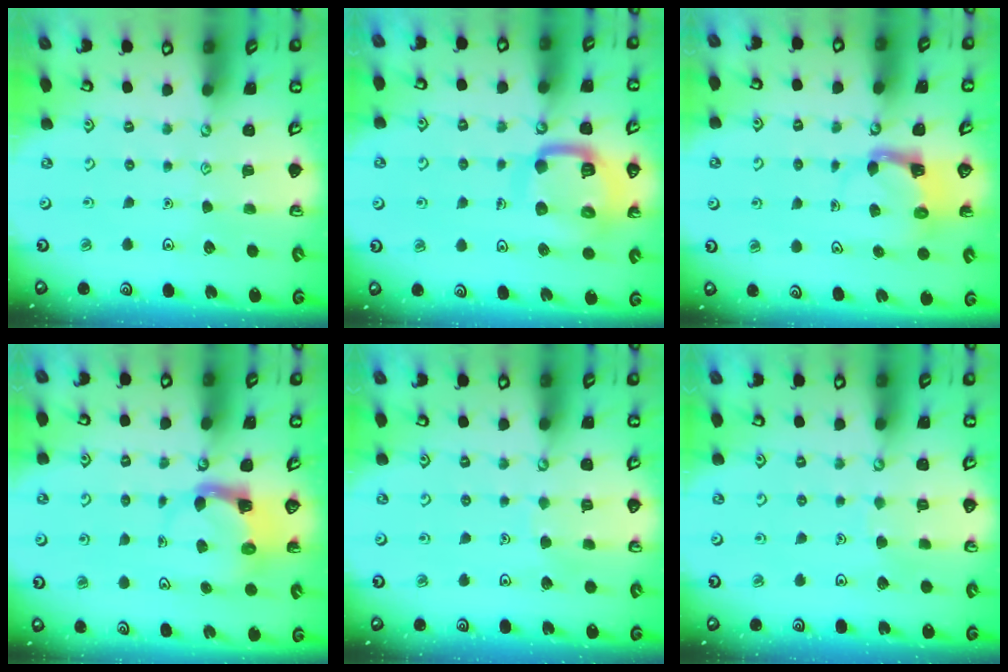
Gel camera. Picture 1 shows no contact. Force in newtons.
{"total": 14.9, "press": 14.8, "slide": 1.6}
{"total": 3.9, "press": 3.8, "slide": 0.7}
{"total": 4.4, "press": 4.3, "slide": 0.9}
{"total": 3.9, "press": 3.9, "slide": 0.3}
{"total": 3.0, "press": 3.0, "slide": 0.2}